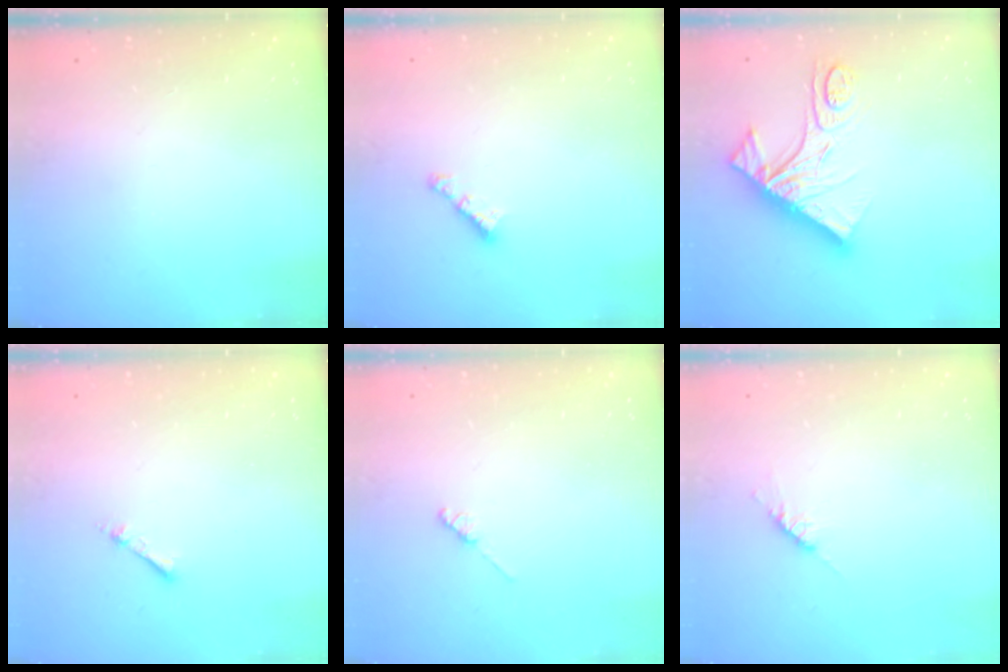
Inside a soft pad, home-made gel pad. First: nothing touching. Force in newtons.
{"total": 3.5, "press": 3.5, "slide": 0.6}
{"total": 17.9, "press": 17.8, "slide": 2.0}
{"total": 1.9, "press": 1.9, "slide": 0.3}
{"total": 2.0, "press": 1.9, "slide": 0.3}
{"total": 4.7, "press": 4.6, "slide": 0.5}